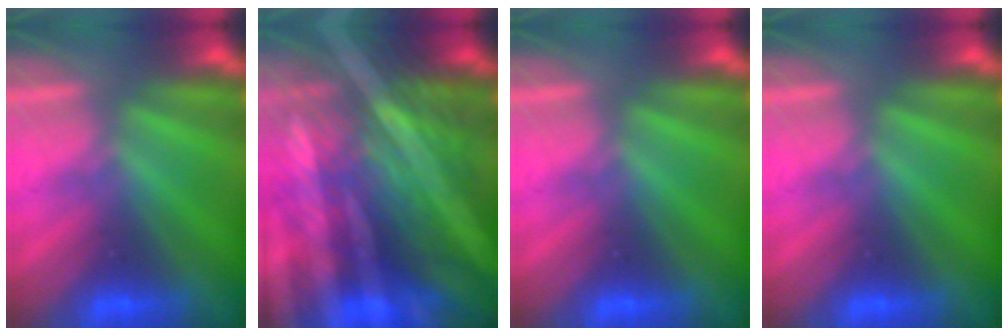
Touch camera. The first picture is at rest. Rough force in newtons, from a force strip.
{"total": 9.6}
{"total": 0.0}
{"total": 0.0}